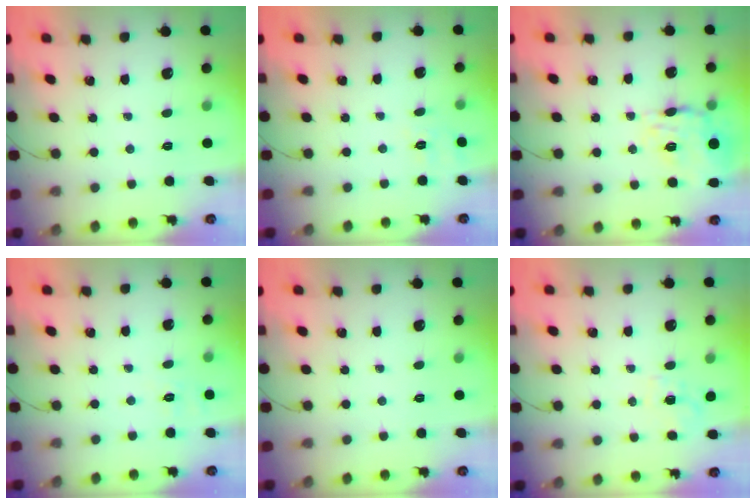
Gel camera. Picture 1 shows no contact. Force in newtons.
{"total": 7.3, "press": 7.0, "slide": 2.1}
{"total": 16.8, "press": 16.7, "slide": 1.9}
{"total": 1.8, "press": 0.1, "slide": 1.8}
{"total": 0.0}
{"total": 2.1, "press": 1.7, "slide": 1.1}